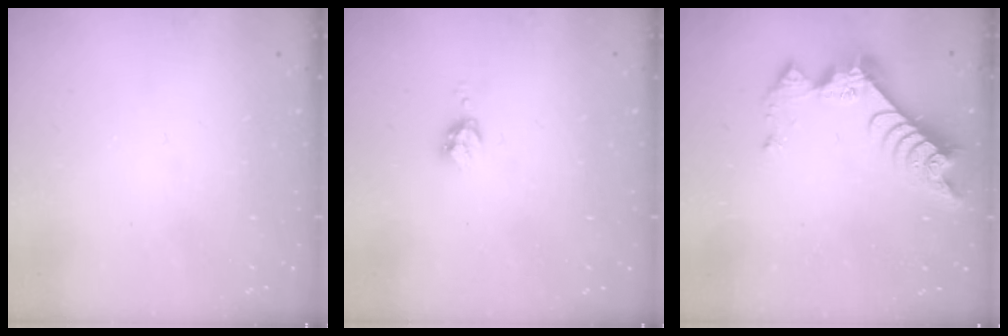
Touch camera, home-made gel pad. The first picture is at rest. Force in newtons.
{"total": 3.7, "press": 3.7, "slide": 0.5}
{"total": 9.3, "press": 9.3, "slide": 0.8}